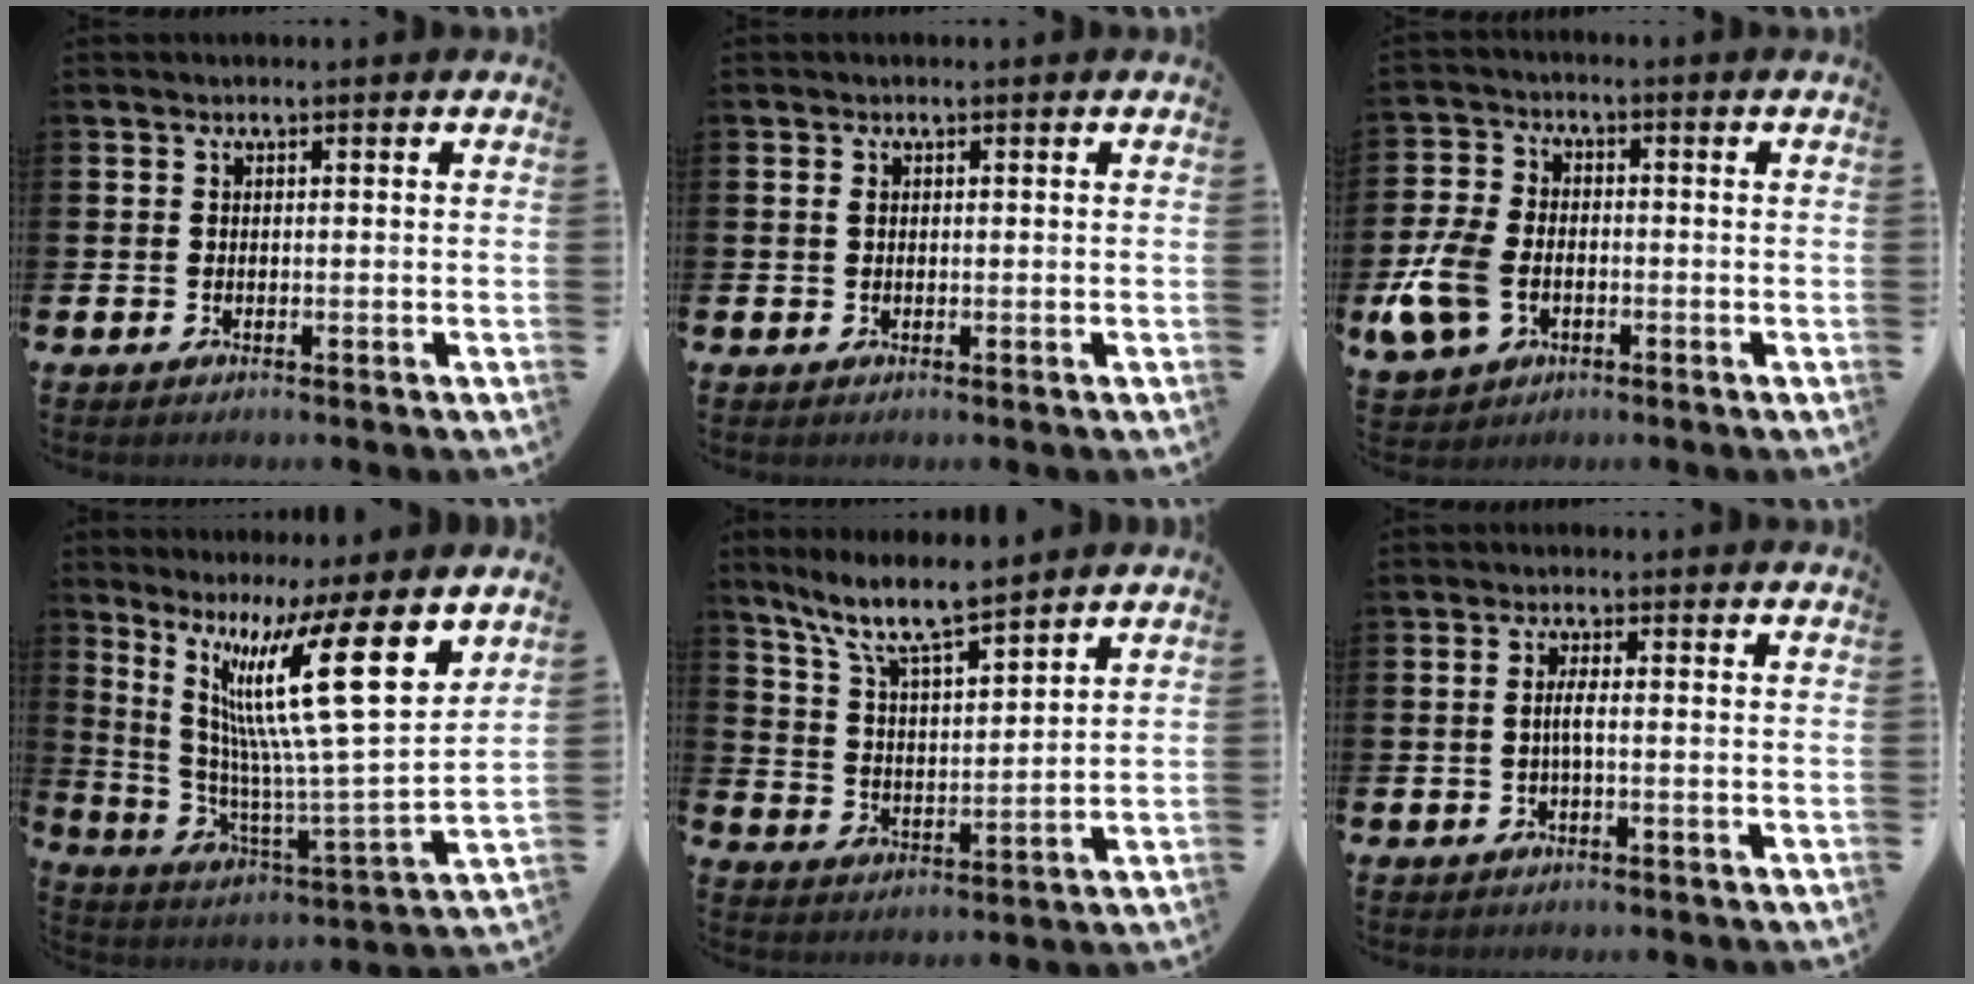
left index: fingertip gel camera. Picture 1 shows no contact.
{"total": 0.7, "force": [0.3, 0.5, 0.4], "torque": [-0.004, 0.004, 0.003]}
{"total": 8.1, "force": [-2.3, 6.0, 4.9], "torque": [-0.119, 0.008, -0.046]}
{"total": 17.1, "force": [8.4, 1.6, 14.8], "torque": [-0.275, -0.053, 0.121]}
{"total": 8.9, "force": [7.8, 1.1, 4.2], "torque": [-0.112, -0.038, 0.138]}
{"total": 1.7, "force": [-0.3, 0.2, 1.7], "torque": [-0.032, 0.000, -0.006]}